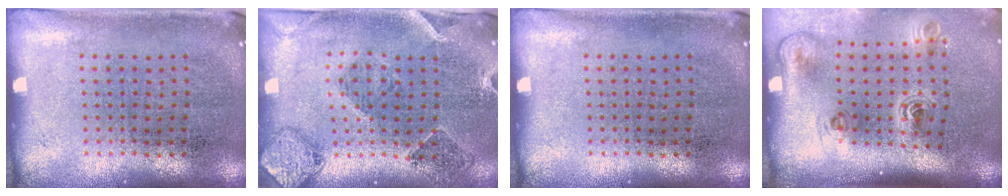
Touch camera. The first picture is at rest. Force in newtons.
{"total": 0.7, "press": 0.7, "slide": 0.3}
{"total": 0.0}
{"total": 2.3, "press": 1.5, "slide": 1.8}